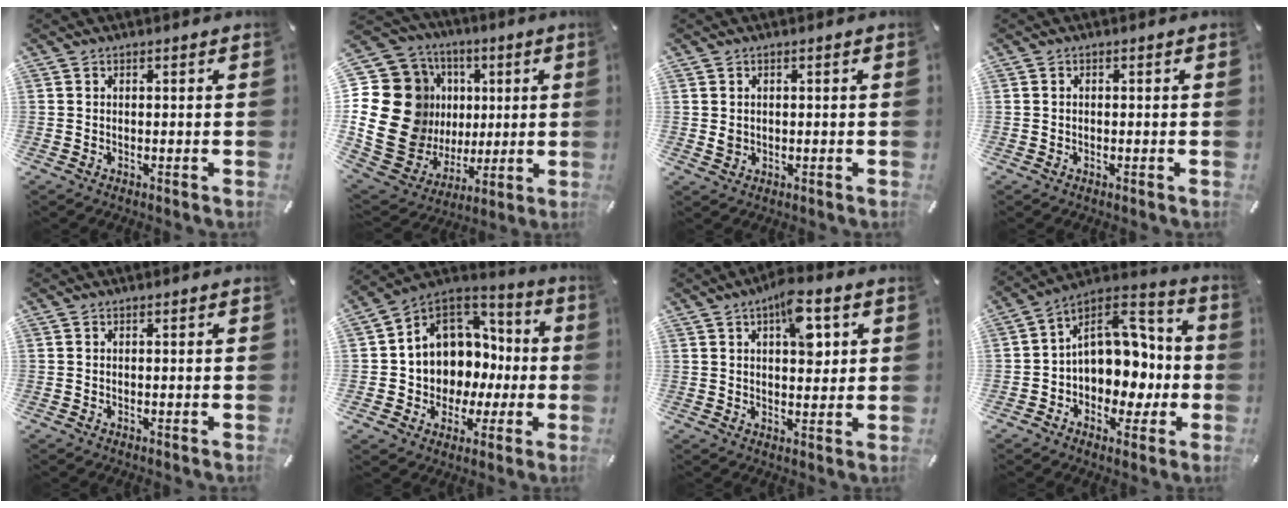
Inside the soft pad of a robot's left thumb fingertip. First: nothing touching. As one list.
[{"total": 26.6, "force": [3.2, 22.2, 14.2], "torque": [-0.291, -0.043, 0.104]}, {"total": 1.7, "force": [0.1, 1.6, 0.6], "torque": [-0.006, 0.001, -0.001]}, {"total": 0.6, "force": [-0.2, 0.5, 0.3], "torque": [-0.005, 0.003, -0.004]}, {"total": 0.0}, {"total": 9.5, "force": [1.5, 9.2, 2.0], "torque": [-0.047, -0.040, 0.037]}, {"total": 9.7, "force": [3.8, 4.8, 7.5], "torque": [-0.087, -0.017, 0.056]}, {"total": 14.6, "force": [0.7, 12.0, 8.3], "torque": [-0.089, -0.010, 0.021]}]